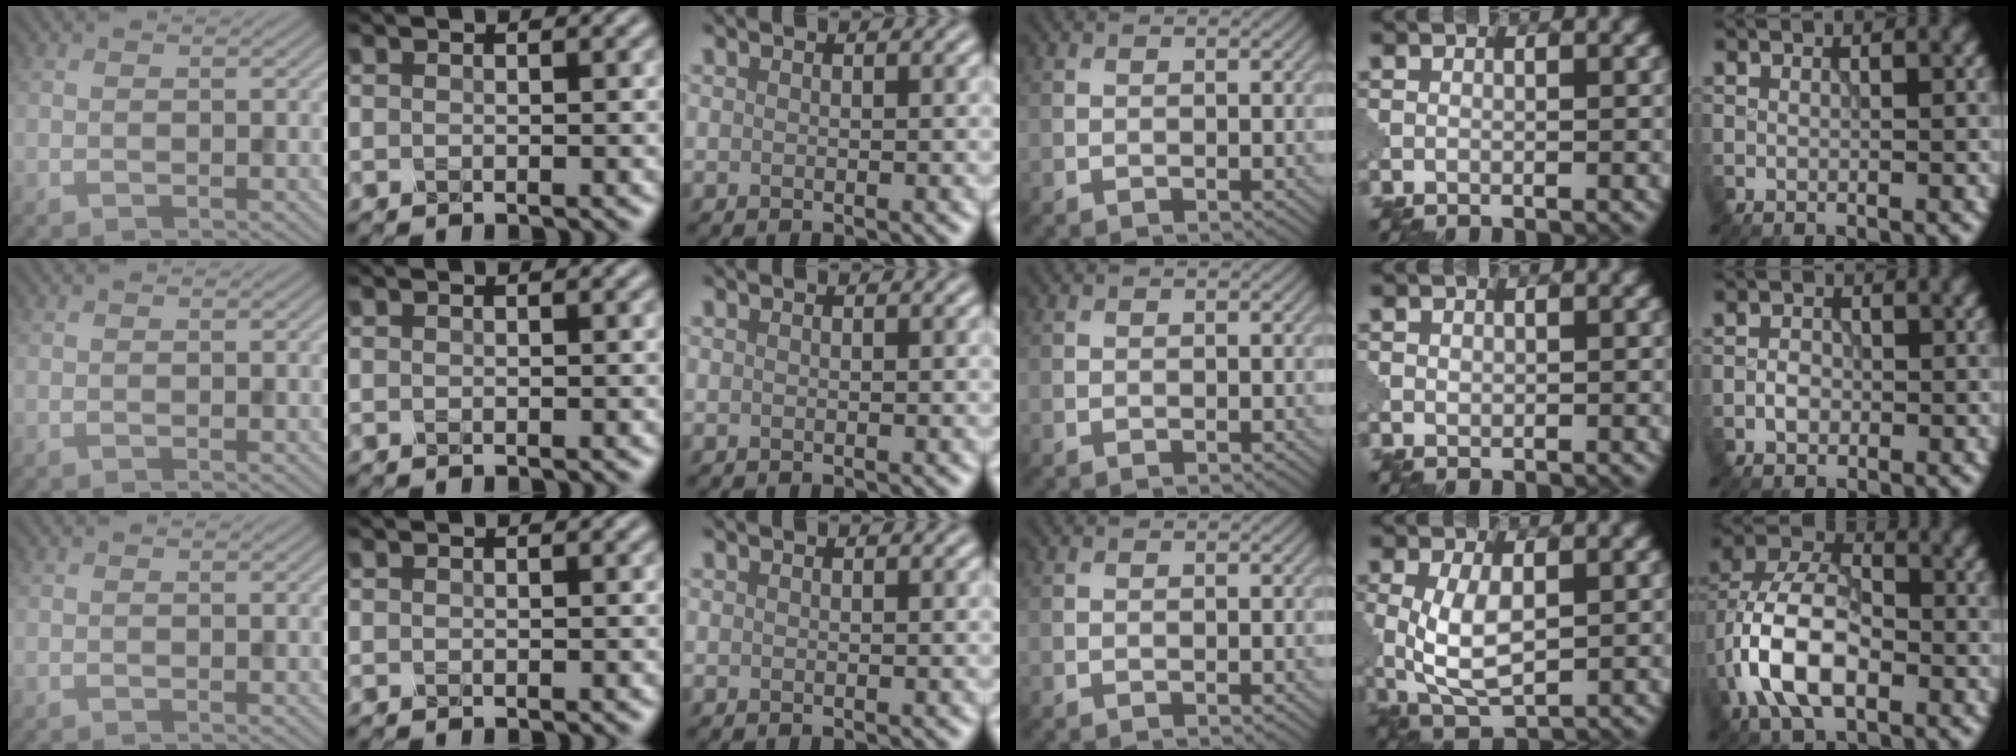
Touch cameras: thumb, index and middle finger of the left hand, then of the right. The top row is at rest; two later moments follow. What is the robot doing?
{"motion": "close", "object": "eyeshadow palette"}